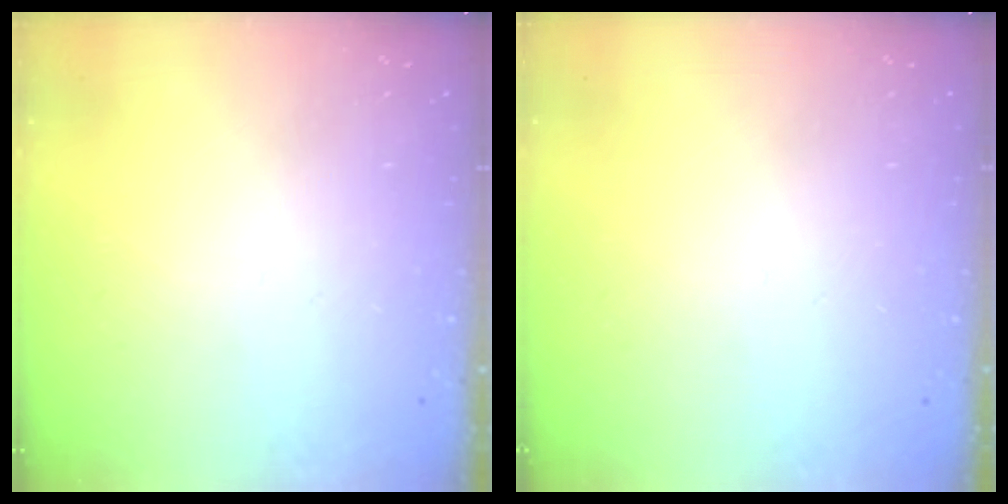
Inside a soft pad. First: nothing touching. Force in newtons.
{"total": 0.0}